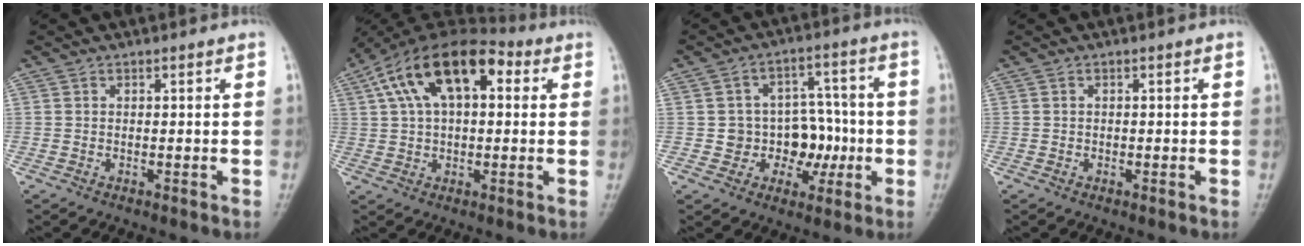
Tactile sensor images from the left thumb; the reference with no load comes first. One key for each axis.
{"total": 16.9, "fx": 5.1, "fy": 9.2, "fz": 13.2, "tx": -0.216, "ty": 0.031, "tz": 0.076}
{"total": 9.9, "fx": -1.7, "fy": 8.1, "fz": 5.5, "tx": -0.016, "ty": 0.032, "tz": -0.021}
{"total": 0.0}